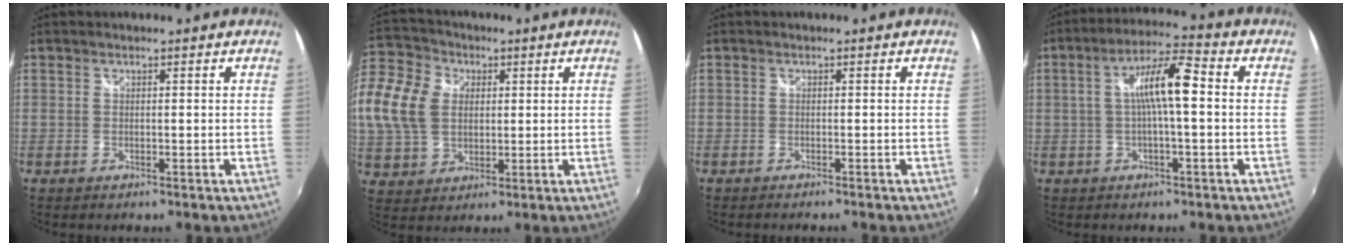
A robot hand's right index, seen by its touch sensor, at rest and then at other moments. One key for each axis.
{"total": 21.0, "fx": 4.3, "fy": 16.5, "fz": 12.3, "tx": -0.318, "ty": 0.049, "tz": 0.083}
{"total": 1.1, "fx": -1.1, "fy": 0.1, "fz": 0.3, "tx": -0.008, "ty": -0.009, "tz": -0.020}
{"total": 9.0, "fx": 0.3, "fy": 1.4, "fz": 8.9, "tx": -0.164, "ty": 0.017, "tz": 0.004}